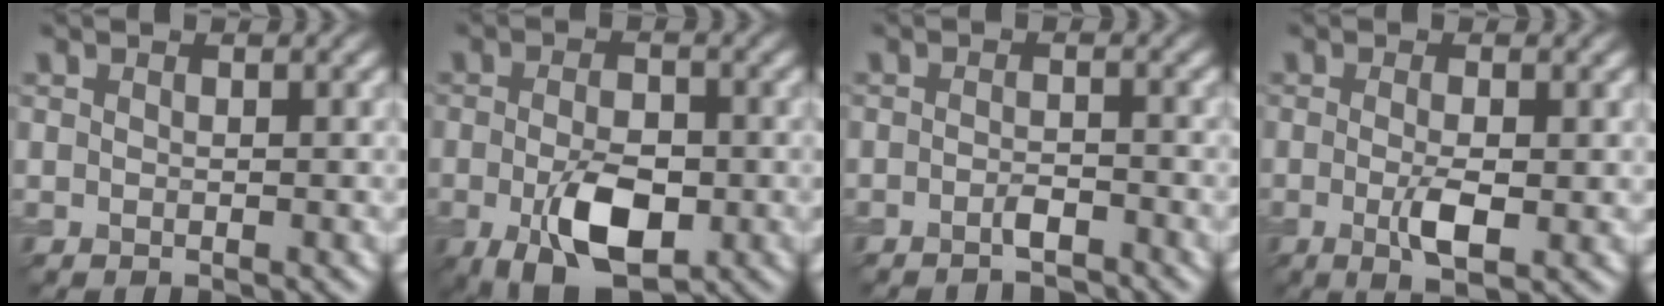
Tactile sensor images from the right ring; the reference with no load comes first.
{"total": 7.1, "force": [-2.2, 3.8, 5.5], "torque": [-0.106, -0.013, -0.035]}
{"total": 1.7, "force": [-1.3, 0.3, 1.1], "torque": [-0.018, 0.000, -0.025]}
{"total": 3.3, "force": [-0.6, 0.9, 3.2], "torque": [-0.064, -0.010, -0.010]}